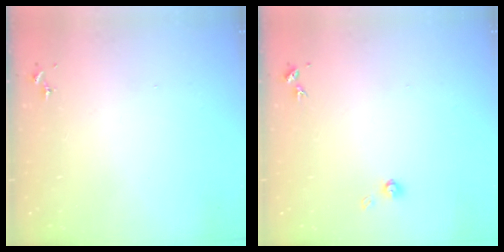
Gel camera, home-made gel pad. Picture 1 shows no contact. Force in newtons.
{"total": 3.9, "press": 3.8, "slide": 0.4}